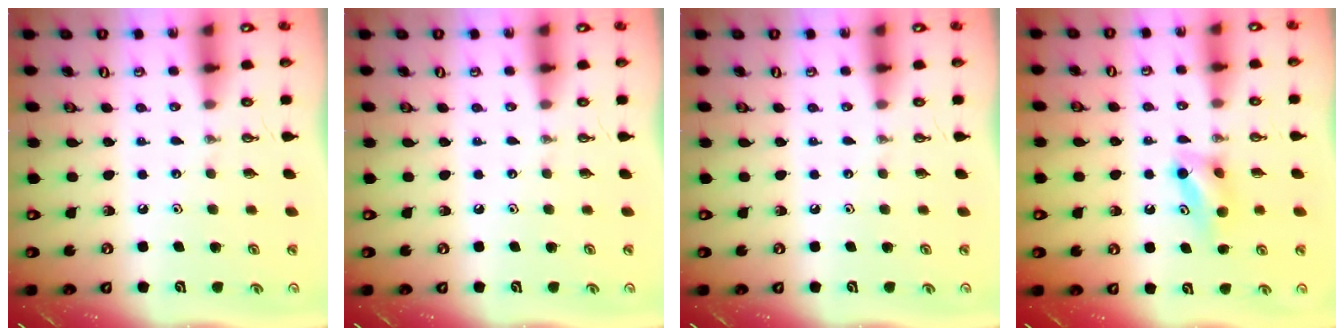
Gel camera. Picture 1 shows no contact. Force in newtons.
{"total": 0.0}
{"total": 0.0}
{"total": 6.2, "press": 6.2, "slide": 0.8}